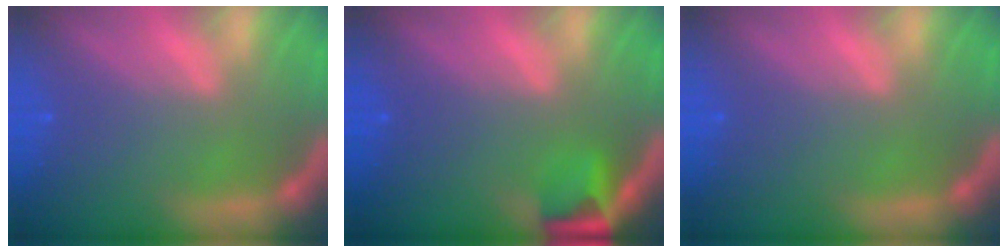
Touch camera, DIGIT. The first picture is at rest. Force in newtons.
{"total": 2.9}
{"total": 0.0}